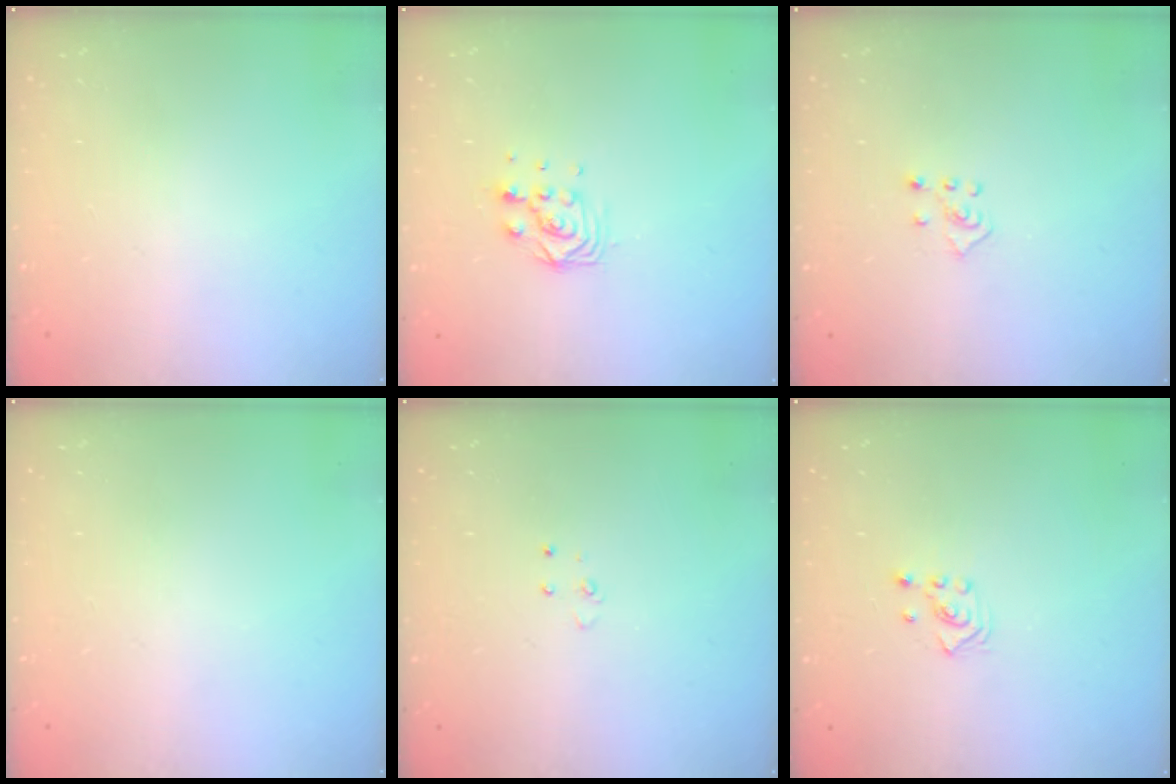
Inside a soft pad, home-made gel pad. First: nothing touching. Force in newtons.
{"total": 6.6, "press": 6.6, "slide": 0.5}
{"total": 2.3, "press": 2.3, "slide": 0.5}
{"total": 0.0}
{"total": 3.2, "press": 3.2, "slide": 0.4}
{"total": 2.5, "press": 2.3, "slide": 1.0}